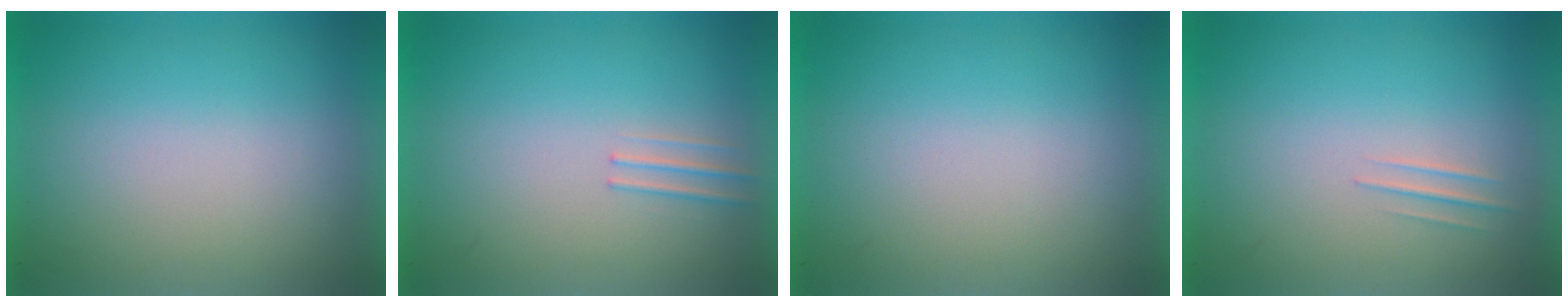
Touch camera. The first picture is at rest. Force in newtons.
{"total": 1.2}
{"total": 0.0}
{"total": 1.2}